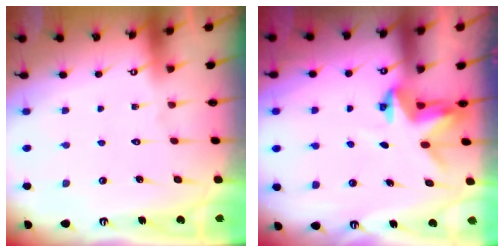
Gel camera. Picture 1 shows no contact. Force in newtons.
{"total": 3.4, "press": 3.4, "slide": 0.2}